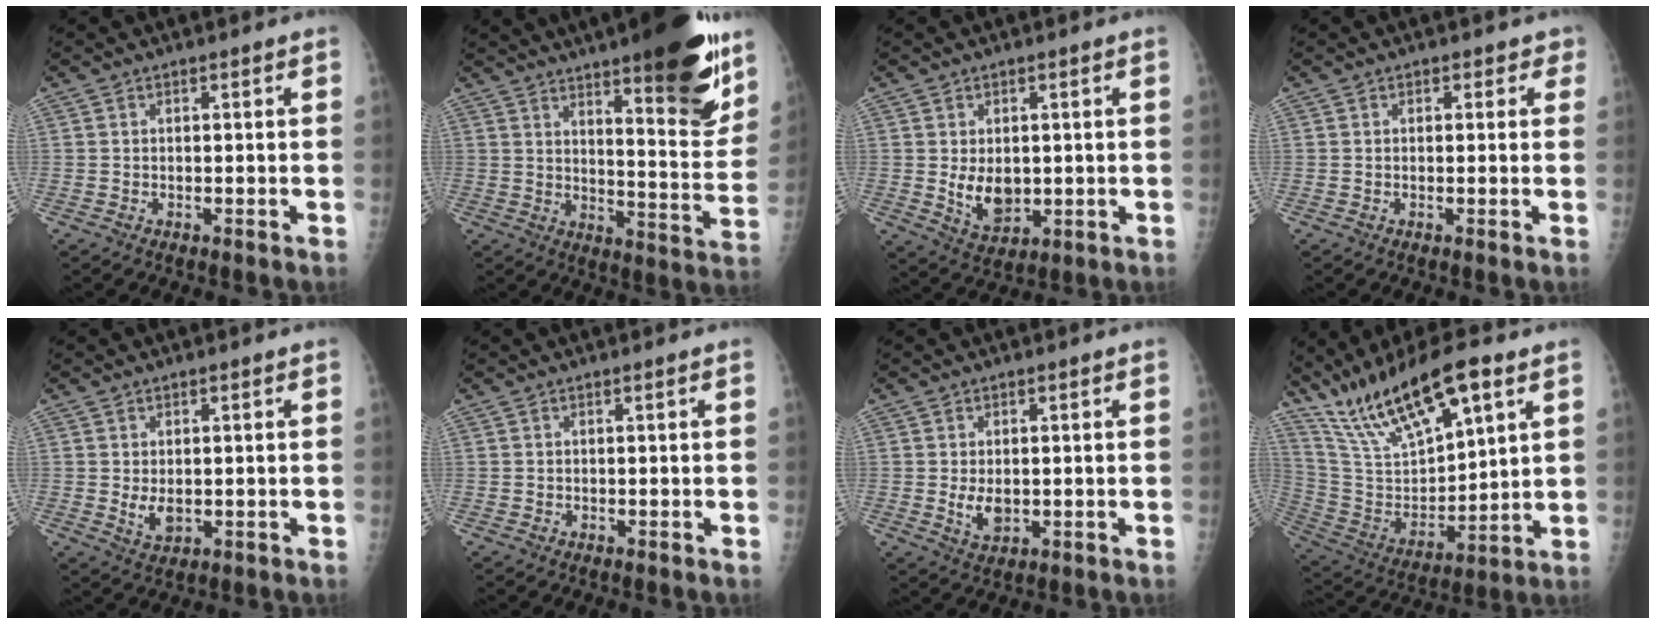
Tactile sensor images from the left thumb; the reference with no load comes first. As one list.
[{"total": 21.3, "force": [13.6, 4.8, 15.7], "torque": [-0.184, -0.074, 0.195]}, {"total": 7.0, "force": [0.0, 5.0, 5.0], "torque": [-0.061, -0.014, 0.017]}, {"total": 2.1, "force": [1.0, 1.7, 0.6], "torque": [0.027, 0.000, 0.002]}, {"total": 3.6, "force": [-0.1, 2.5, 2.7], "torque": [-0.039, -0.008, 0.007]}, {"total": 0.0}, {"total": 4.1, "force": [-0.3, 2.8, 3.1], "torque": [-0.046, -0.007, 0.004]}, {"total": 20.2, "force": [13.0, 6.5, 14.0], "torque": [-0.230, -0.039, 0.256]}]